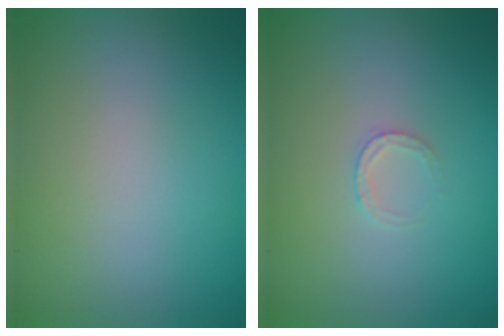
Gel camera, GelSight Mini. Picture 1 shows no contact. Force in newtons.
{"total": 1.3, "press": 1.3, "slide": 0.2}